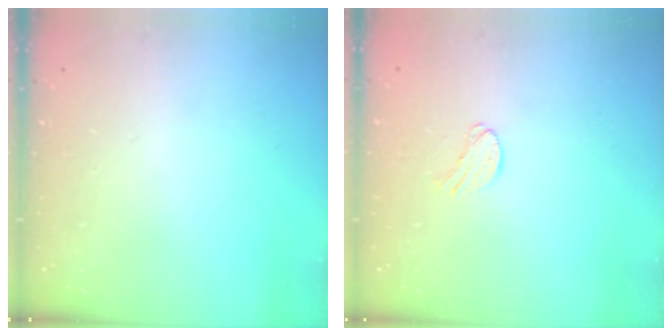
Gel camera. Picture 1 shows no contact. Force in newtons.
{"total": 5.3, "press": 5.3, "slide": 0.5}